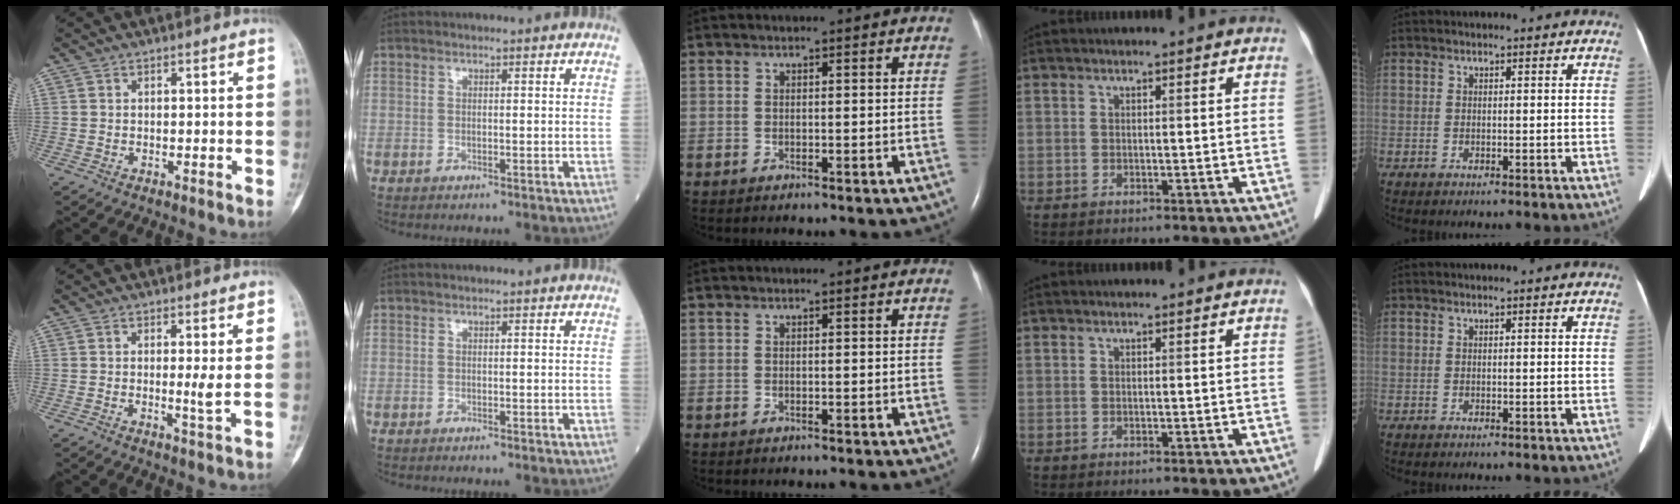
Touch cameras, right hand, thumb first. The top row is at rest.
{"thumb": {"total": 2.2, "force": [0.1, -0.3, 2.2], "torque": [-0.042, -0.007, 0.000]}}